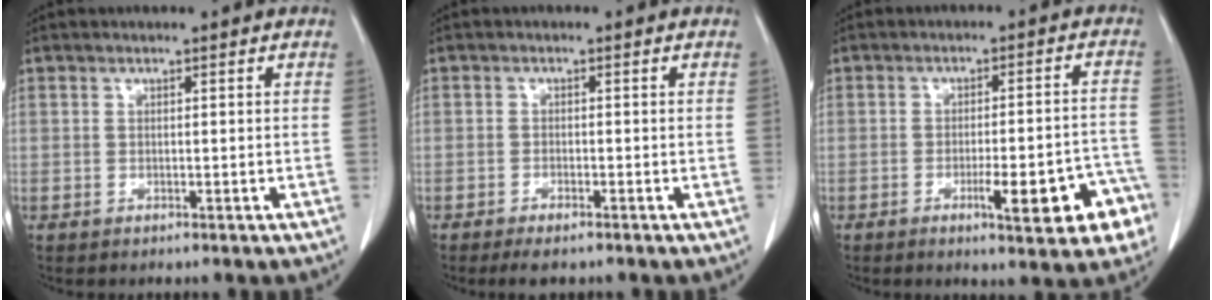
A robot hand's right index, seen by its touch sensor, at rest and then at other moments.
{"total": 2.5, "force": [-1.9, 0.6, 1.5], "torque": [-0.031, -0.004, -0.029]}
{"total": 11.1, "force": [-5.0, 2.0, 9.7], "torque": [-0.108, 0.017, -0.053]}